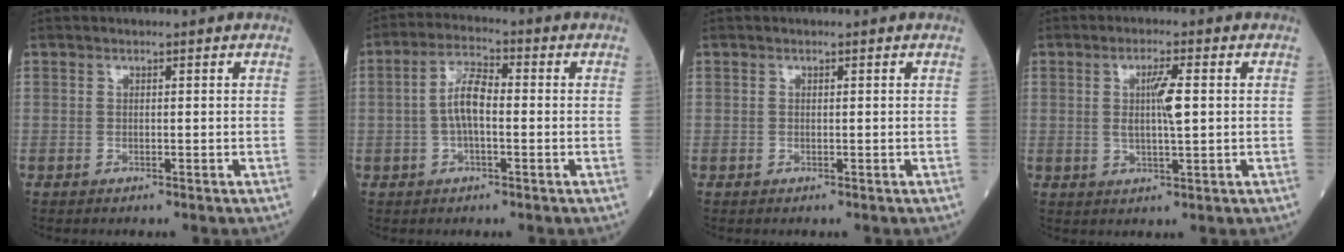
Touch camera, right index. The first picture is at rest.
{"total": 5.8, "force": [-0.4, 2.0, 5.4], "torque": [-0.112, 0.016, -0.012]}
{"total": 0.0}
{"total": 4.8, "force": [0.7, 0.4, 4.8], "torque": [-0.086, -0.001, 0.012]}